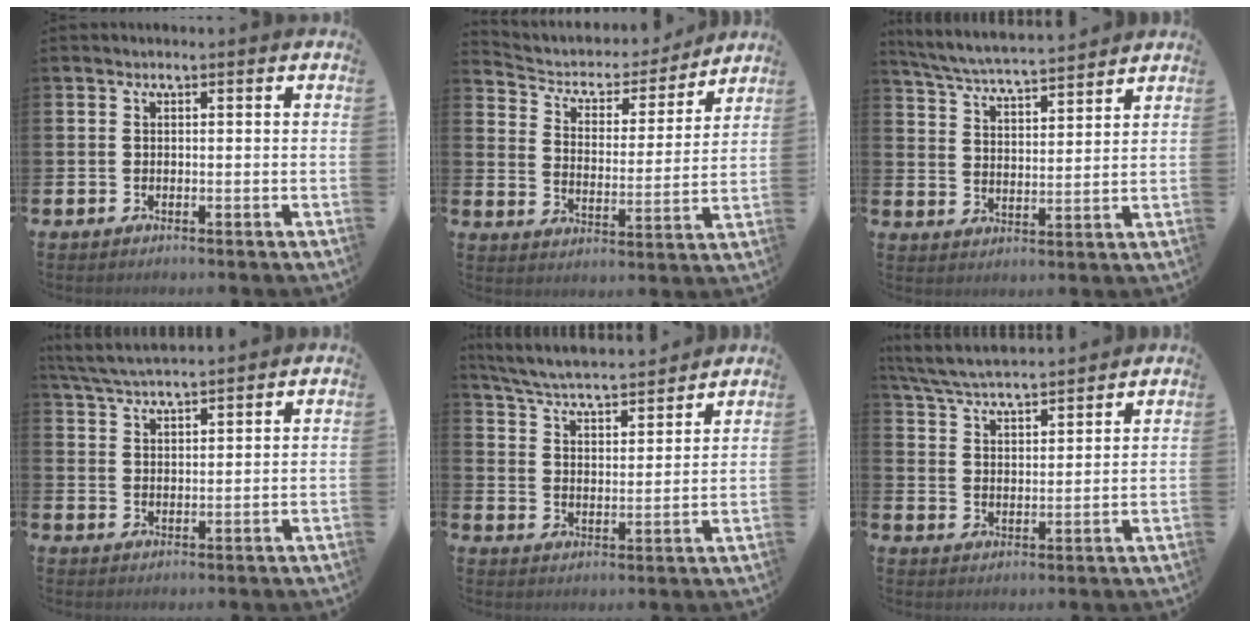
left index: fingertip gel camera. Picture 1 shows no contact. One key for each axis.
{"total": 4.7, "fx": 4.1, "fy": 2.0, "fz": 0.9, "tx": -0.044, "ty": -0.035, "tz": 0.063}
{"total": 5.7, "fx": 5.6, "fy": 0.1, "fz": 1.1, "tx": -0.042, "ty": -0.040, "tz": 0.095}
{"total": 4.8, "fx": 4.7, "fy": 0.3, "fz": 0.9, "tx": -0.032, "ty": -0.024, "tz": 0.084}
{"total": 5.7, "fx": 5.5, "fy": 0.3, "fz": 1.3, "tx": -0.048, "ty": -0.046, "tz": 0.091}
{"total": 5.8, "fx": 5.7, "fy": 0.4, "fz": 0.9, "tx": -0.038, "ty": -0.038, "tz": 0.100}